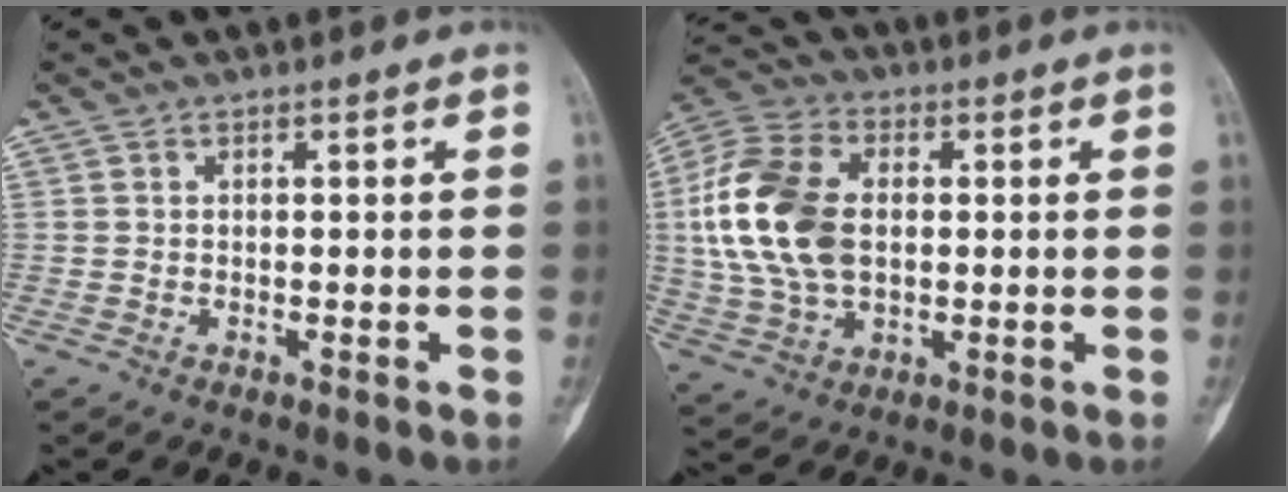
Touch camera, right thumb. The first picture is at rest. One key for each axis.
{"total": 17.4, "fx": 1.3, "fy": 11.2, "fz": 13.2, "tx": -0.271, "ty": 0.012, "tz": 0.025}